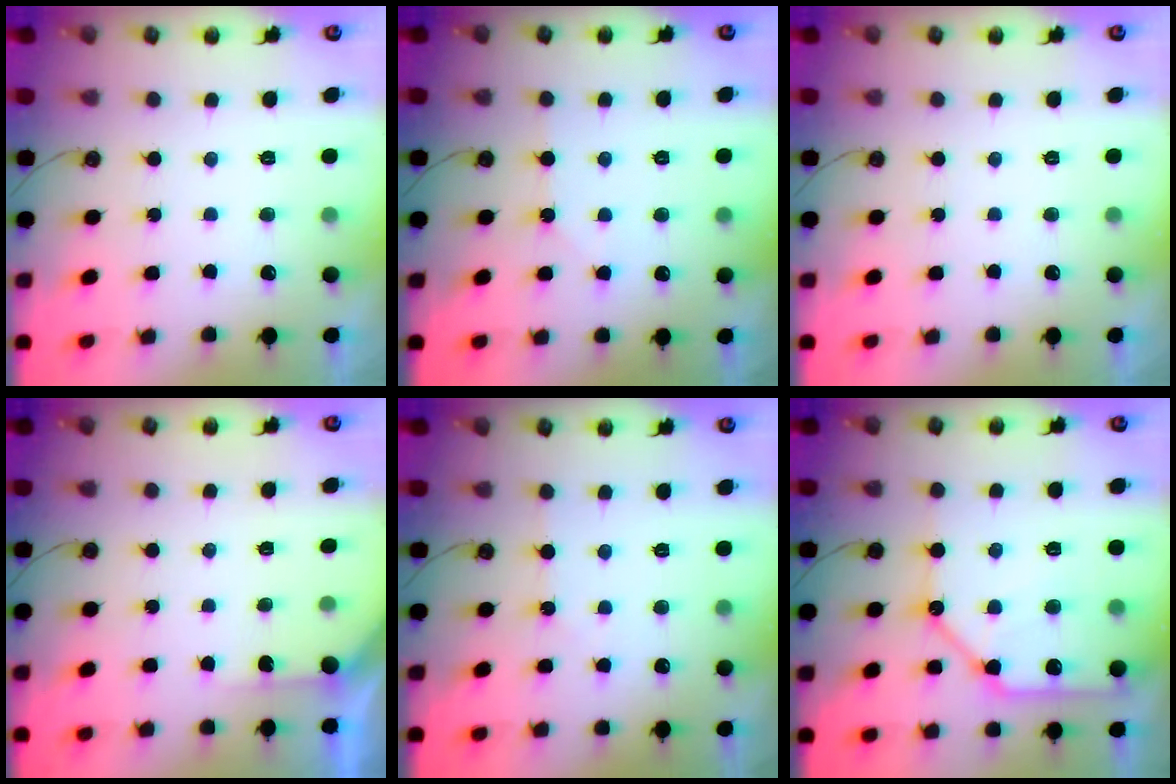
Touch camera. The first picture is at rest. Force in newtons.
{"total": 5.4, "press": 5.4, "slide": 1.0}
{"total": 0.0}
{"total": 3.5, "press": 3.5, "slide": 0.4}
{"total": 2.9, "press": 2.8, "slide": 0.5}
{"total": 14.2, "press": 14.1, "slide": 2.1}